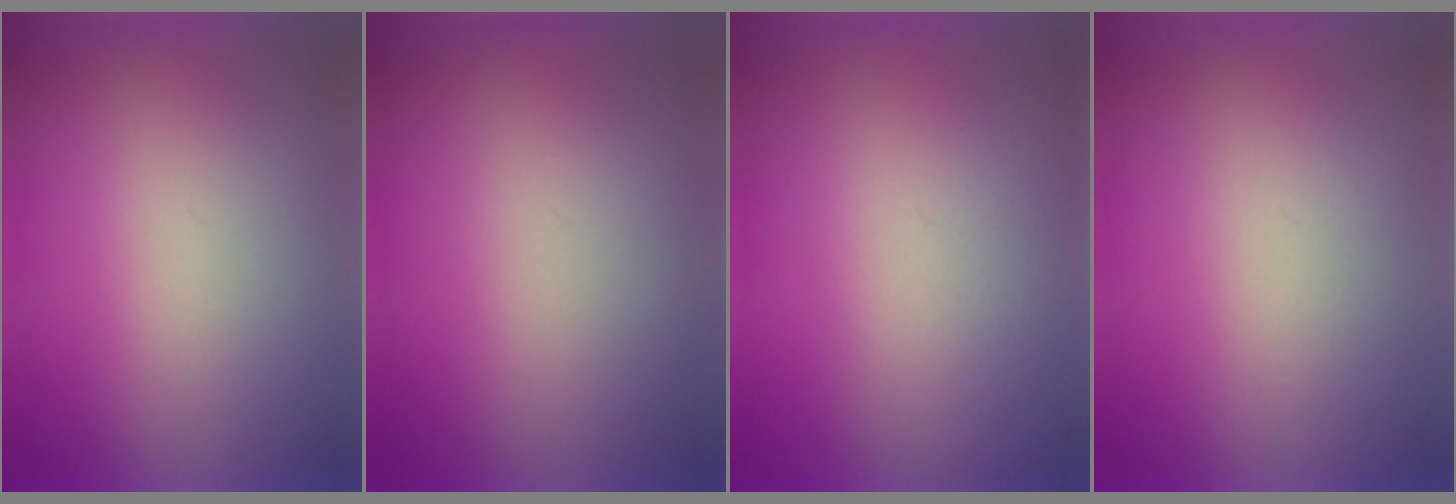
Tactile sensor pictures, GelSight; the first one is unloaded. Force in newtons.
{"total": 0.0}
{"total": 4.0}
{"total": 1.1}